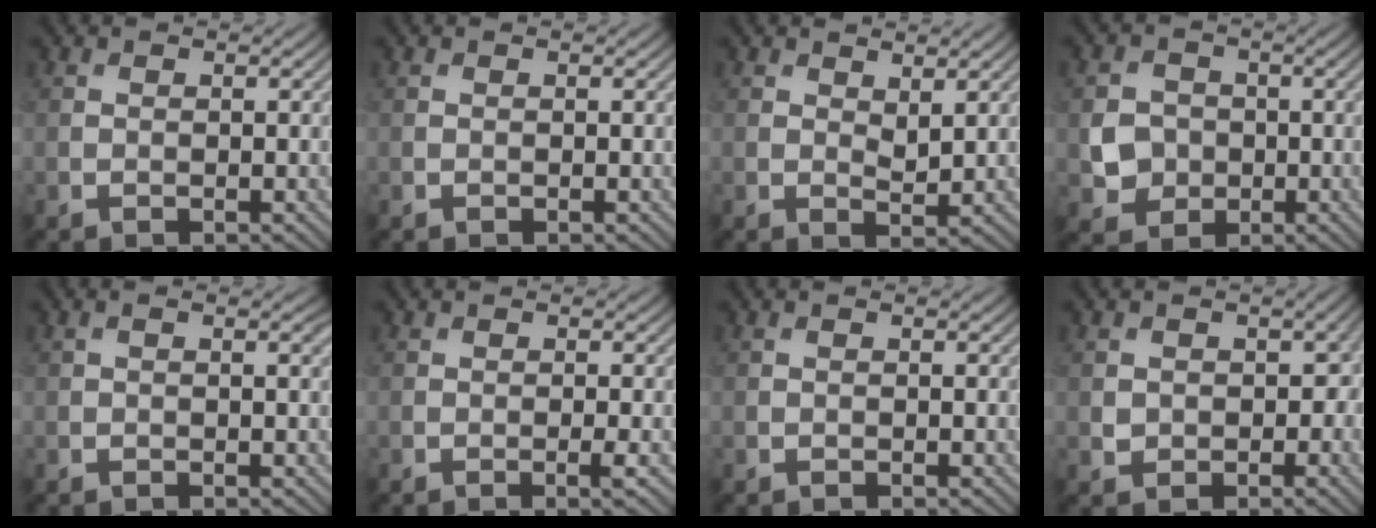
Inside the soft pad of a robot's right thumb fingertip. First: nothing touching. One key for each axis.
{"total": 0.0}
{"total": 2.1, "fx": 1.3, "fy": 0.9, "fz": 1.4, "tx": -0.026, "ty": -0.007, "tz": 0.025}
{"total": 4.5, "fx": -0.6, "fy": 4.1, "fz": 1.5, "tx": -0.035, "ty": -0.002, "tz": -0.020}
{"total": 1.2, "fx": 0.4, "fy": 0.2, "fz": 1.1, "tx": -0.019, "ty": 0.004, "tz": 0.005}
{"total": 1.1, "fx": -0.3, "fy": 0.0, "fz": 1.1, "tx": -0.020, "ty": -0.001, "tz": -0.008}
{"total": 0.0}
{"total": 3.6, "fx": -0.2, "fy": 3.2, "fz": 1.7, "tx": -0.028, "ty": -0.007, "tz": 0.001}